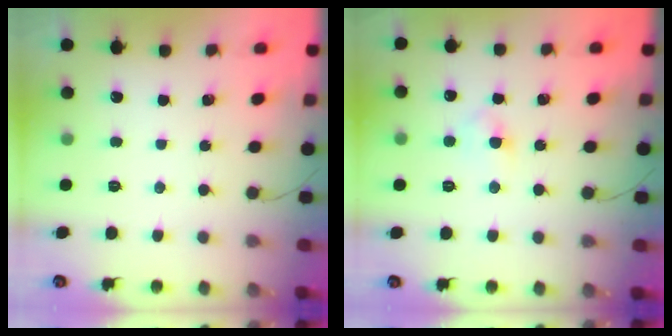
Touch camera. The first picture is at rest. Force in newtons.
{"total": 3.4, "press": 3.2, "slide": 1.1}